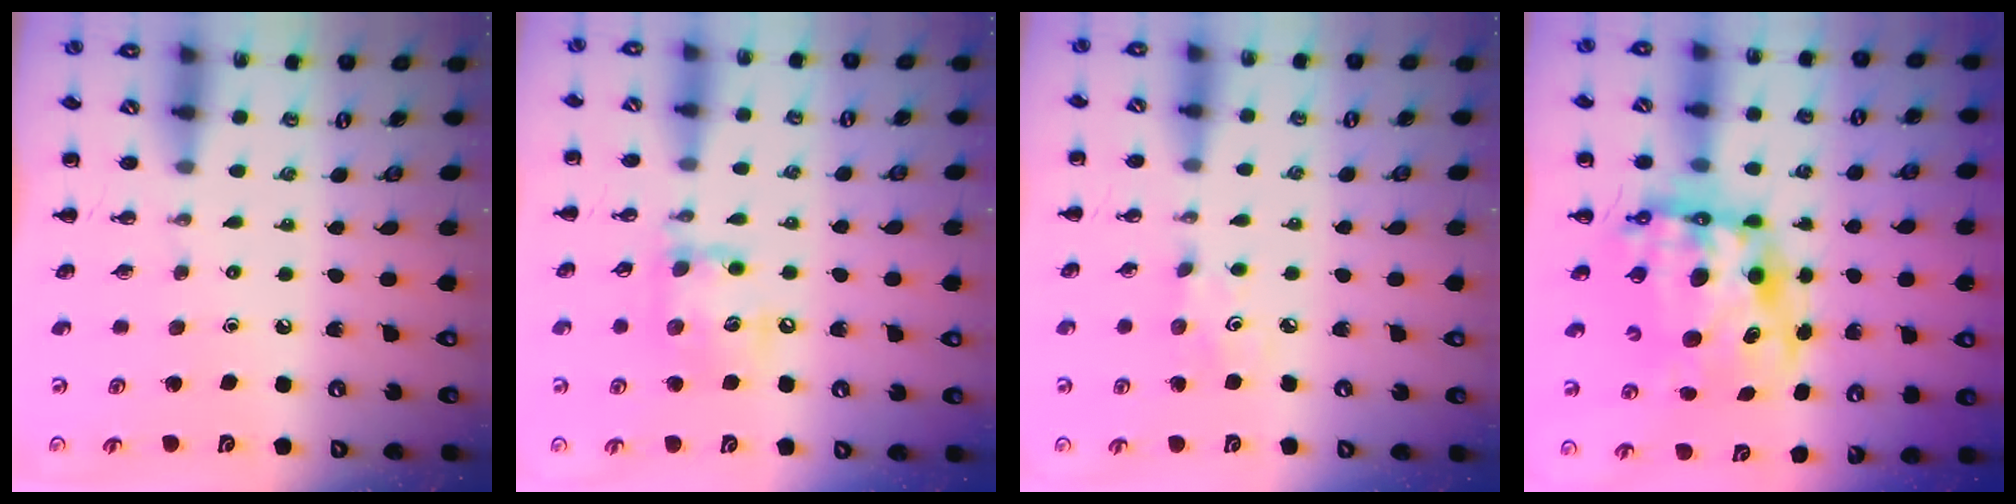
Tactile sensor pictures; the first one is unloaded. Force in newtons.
{"total": 12.9, "press": 12.8, "slide": 1.6}
{"total": 2.7, "press": 2.6, "slide": 0.6}
{"total": 13.4, "press": 13.0, "slide": 3.3}